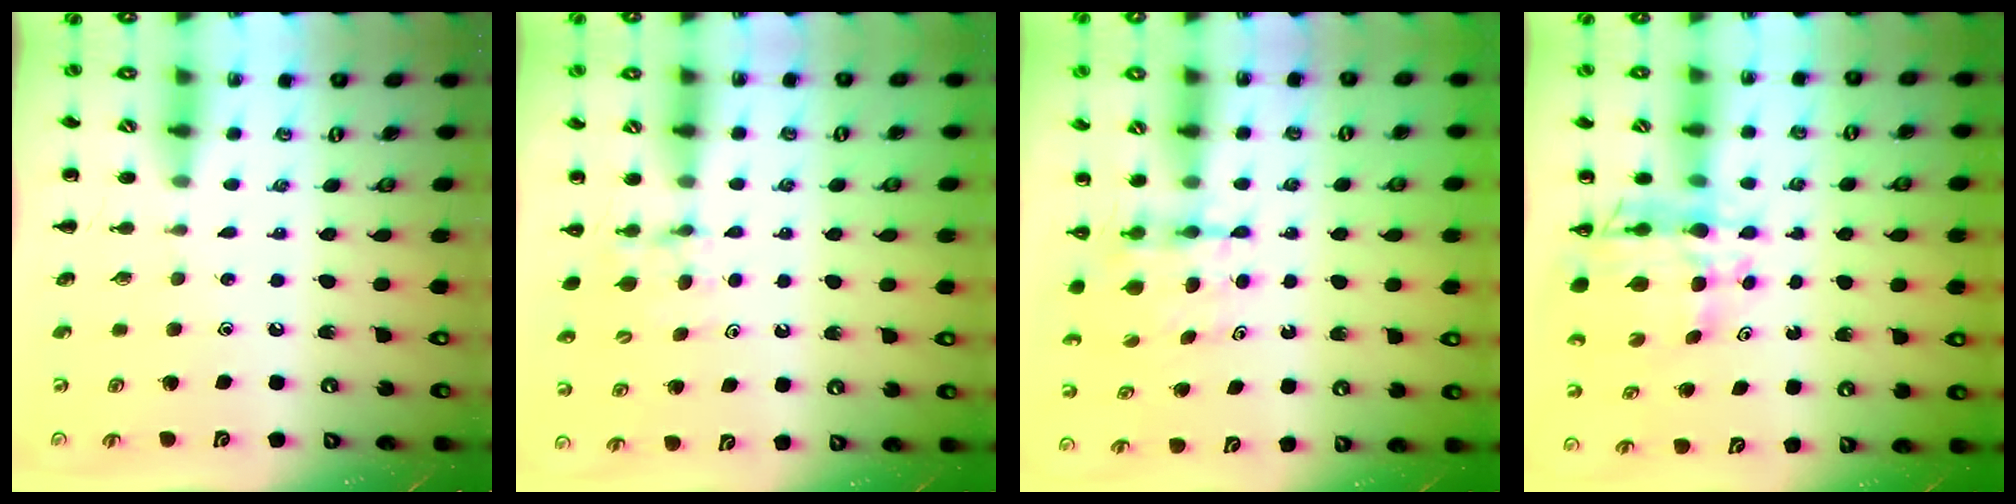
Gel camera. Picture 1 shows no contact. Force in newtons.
{"total": 5.9, "press": 5.7, "slide": 1.6}
{"total": 4.8, "press": 4.8, "slide": 0.3}
{"total": 11.0, "press": 10.5, "slide": 3.4}